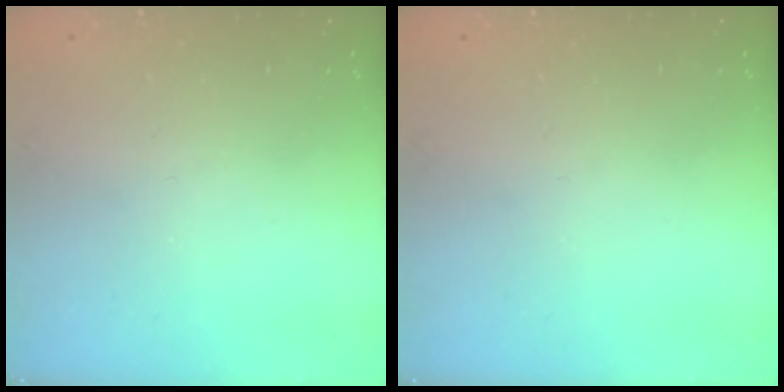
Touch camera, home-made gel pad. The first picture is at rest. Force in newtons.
{"total": 0.0}